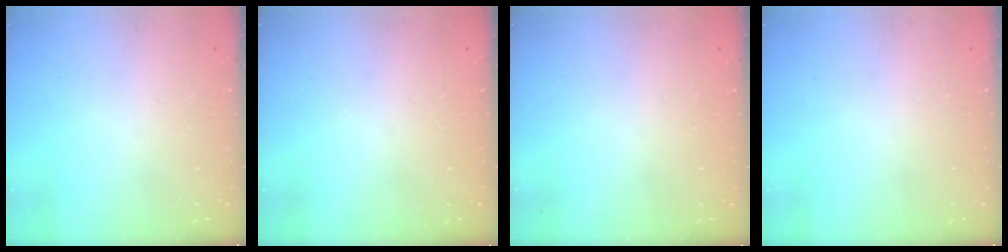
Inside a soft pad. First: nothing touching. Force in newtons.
{"total": 0.0}
{"total": 0.0}
{"total": 0.0}